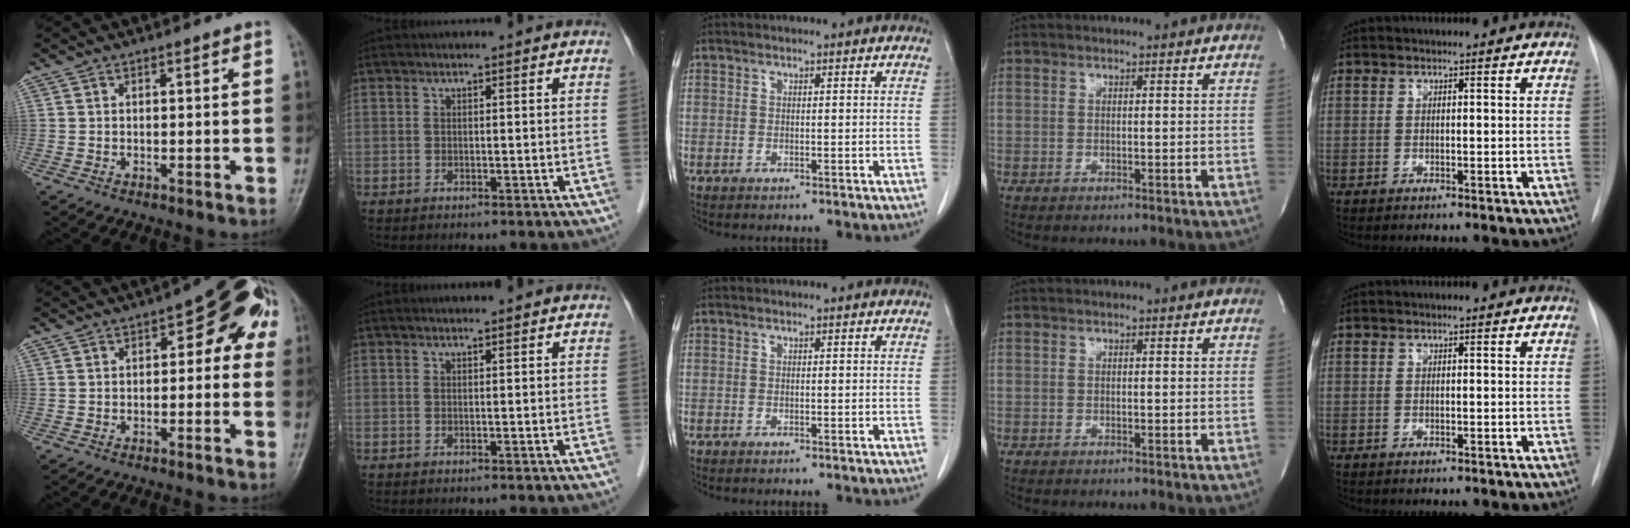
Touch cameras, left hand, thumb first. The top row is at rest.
{"thumb": {"total": 9.0, "force": [1.7, 4.8, 7.5], "torque": [-0.048, 0.026, 0.006]}, "index": {"total": 0.8, "force": [0.7, 0.0, 0.4], "torque": [-0.007, 0.005, 0.013]}}